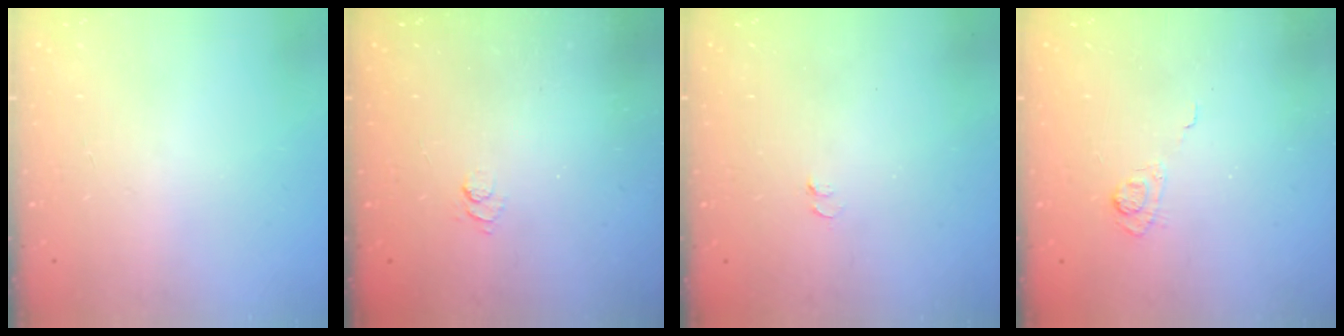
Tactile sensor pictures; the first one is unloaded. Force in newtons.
{"total": 2.5, "press": 2.0, "slide": 1.4}
{"total": 3.3, "press": 3.2, "slide": 0.7}
{"total": 3.8, "press": 3.5, "slide": 1.6}